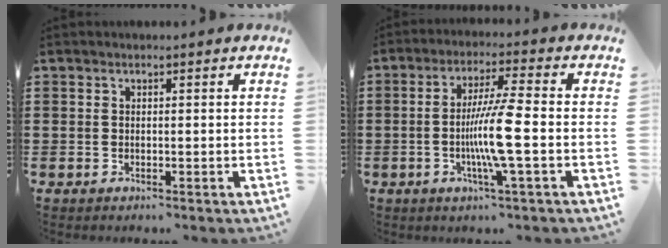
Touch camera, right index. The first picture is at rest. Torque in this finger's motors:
{"motor_torque": [1.89, 0.25, 0.44, 0.14]}